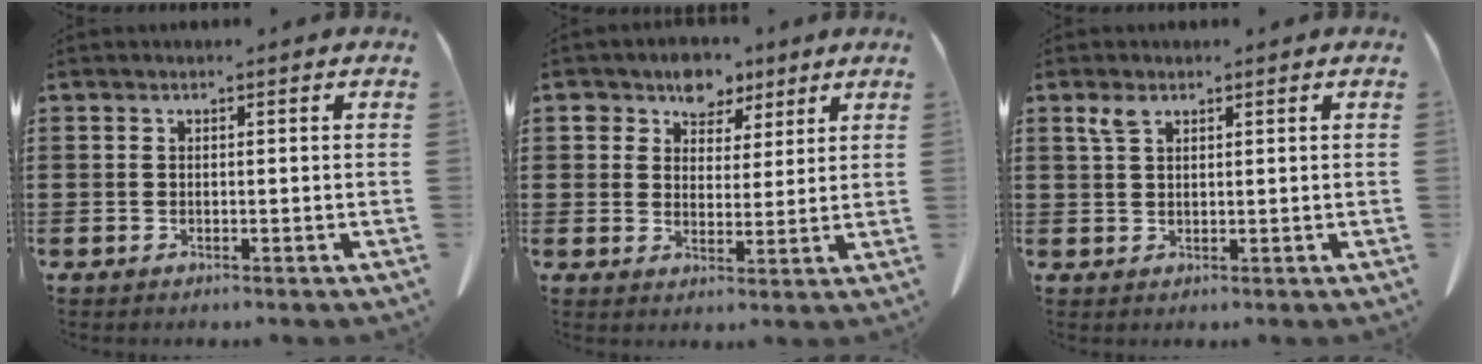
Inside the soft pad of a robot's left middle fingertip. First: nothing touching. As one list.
[{"total": 6.2, "force": [4.4, 4.3, 1.3], "torque": [-0.039, -0.005, 0.077]}, {"total": 2.3, "force": [1.5, 0.9, 1.5], "torque": [-0.036, 0.001, 0.028]}]